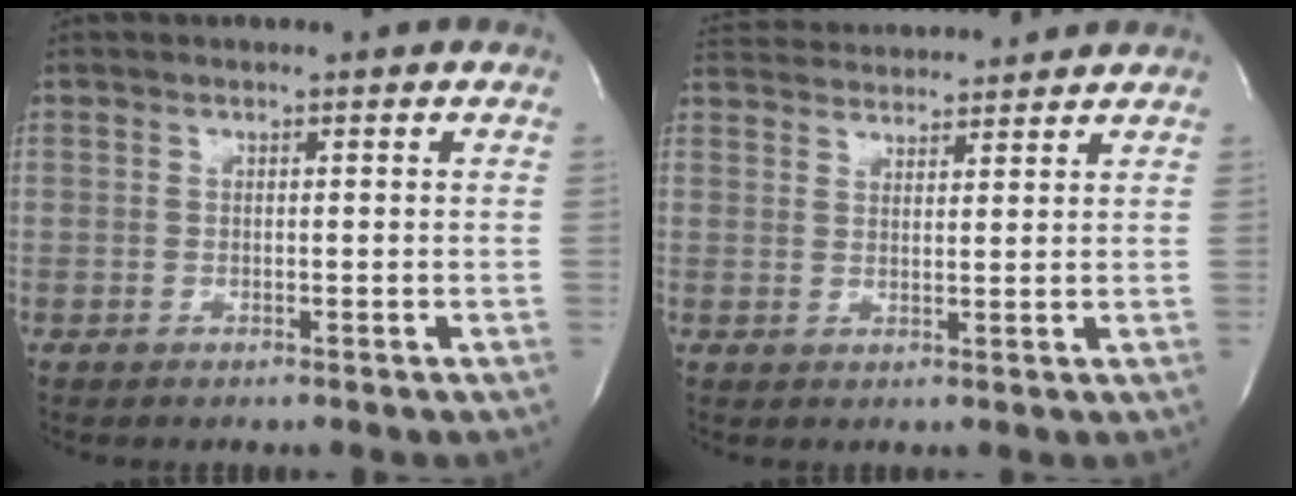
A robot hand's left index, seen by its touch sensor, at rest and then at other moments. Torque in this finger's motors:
{"motor_torque": [1.03, -1.10, 0.65, 0.09]}